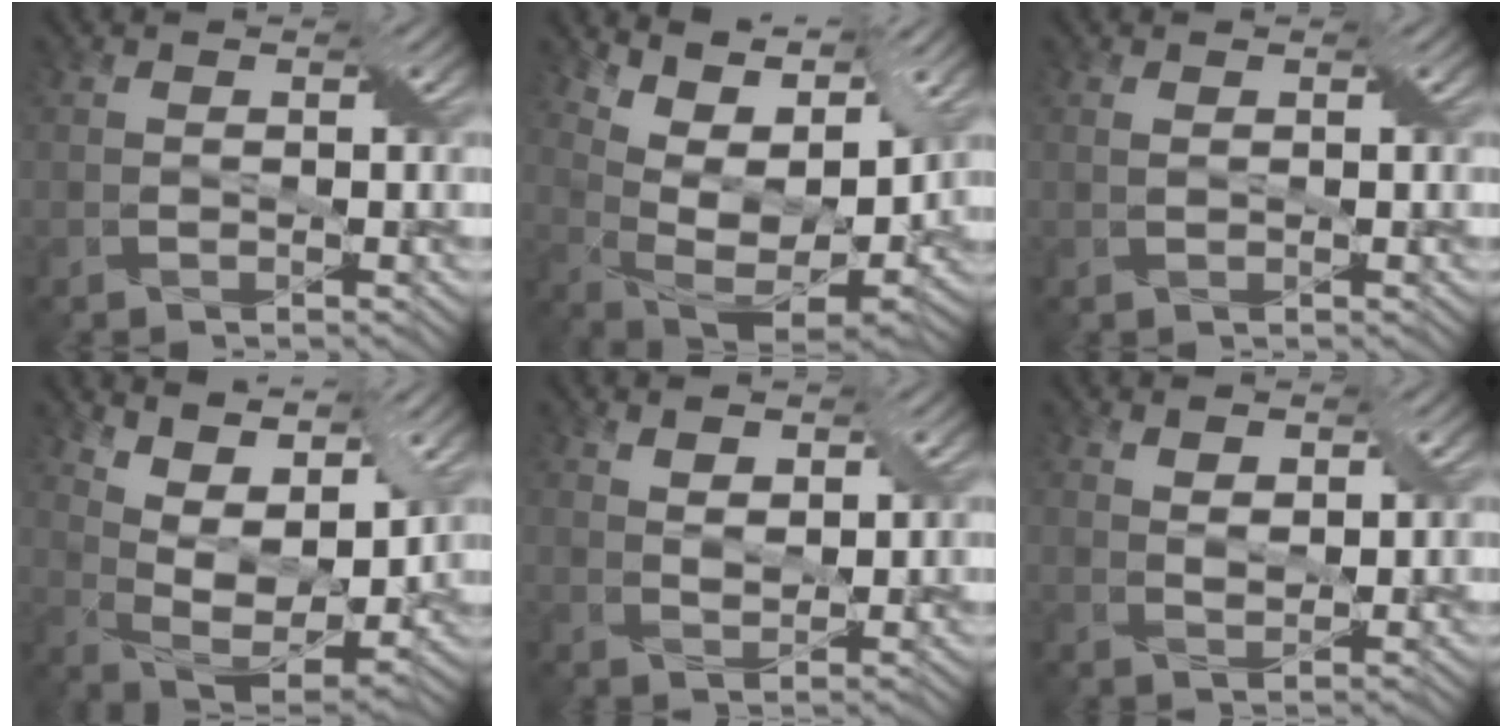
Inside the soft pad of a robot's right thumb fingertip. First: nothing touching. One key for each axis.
{"total": 12.6, "fx": 7.8, "fy": 4.8, "fz": 8.7, "tx": -0.176, "ty": 0.009, "tz": 0.127}
{"total": 0.7, "fx": 0.3, "fy": 0.3, "fz": 0.5, "tx": -0.015, "ty": 0.003, "tz": 0.007}
{"total": 11.4, "fx": 7.1, "fy": 4.4, "fz": 7.8, "tx": -0.169, "ty": 0.004, "tz": 0.117}
{"total": 2.9, "fx": 1.8, "fy": 1.3, "fz": 1.8, "tx": -0.038, "ty": -0.007, "tz": 0.036}
{"total": 2.5, "fx": 1.4, "fy": 1.1, "fz": 1.7, "tx": -0.033, "ty": -0.005, "tz": 0.031}